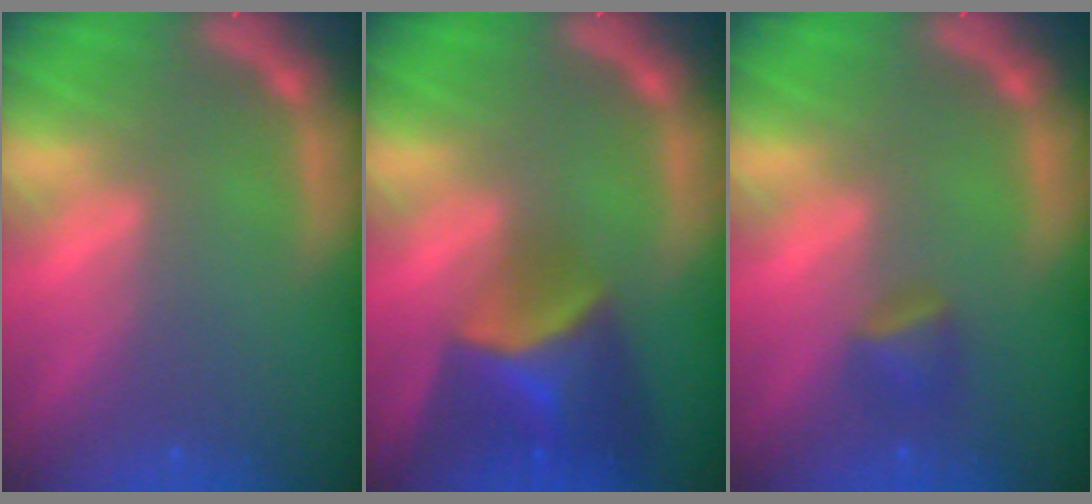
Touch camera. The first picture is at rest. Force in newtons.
{"total": 6.9}
{"total": 1.9}